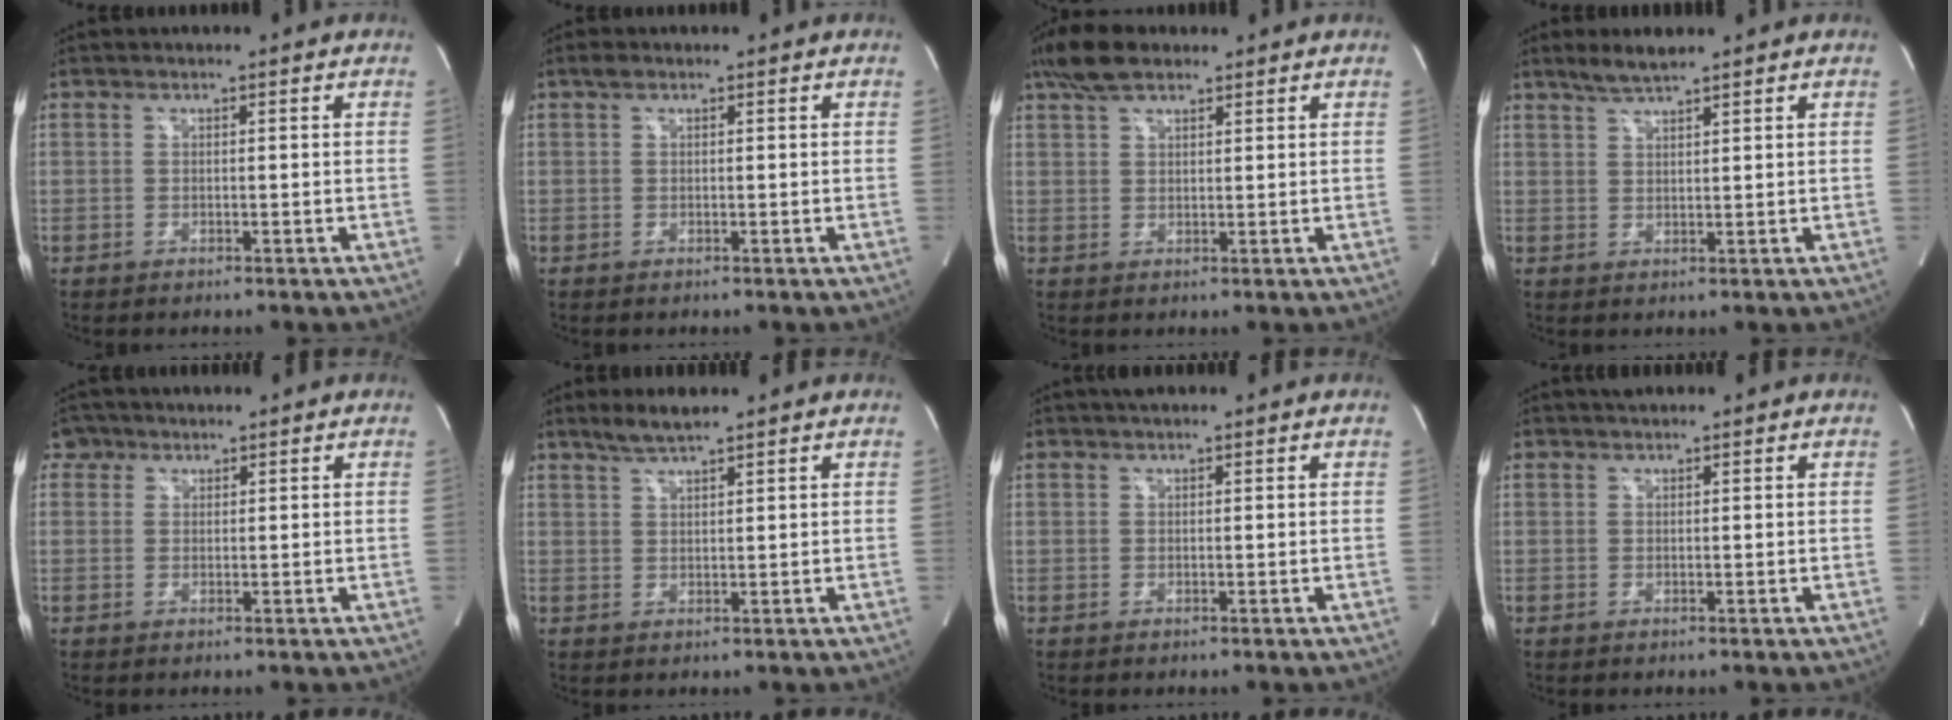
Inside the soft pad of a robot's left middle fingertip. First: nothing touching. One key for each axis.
{"total": 0.9, "fx": 0.6, "fy": 0.4, "fz": 0.5, "tx": -0.013, "ty": 0.011, "tz": 0.010}
{"total": 6.0, "fx": 4.4, "fy": 2.3, "fz": 3.2, "tx": -0.073, "ty": 0.021, "tz": 0.087}
{"total": 3.7, "fx": 3.1, "fy": 0.1, "fz": 1.9, "tx": -0.047, "ty": 0.005, "tz": 0.062}
{"total": 2.4, "fx": 1.6, "fy": 1.8, "fz": 0.0, "tx": 0.003, "ty": 0.011, "tz": 0.025}
{"total": 3.7, "fx": 3.1, "fy": 0.1, "fz": 2.0, "tx": -0.050, "ty": 0.005, "tz": 0.062}
{"total": 1.8, "fx": 1.6, "fy": 0.4, "fz": 0.8, "tx": -0.020, "ty": 0.019, "tz": 0.028}
{"total": 1.7, "fx": 1.5, "fy": 0.5, "fz": 0.5, "tx": -0.015, "ty": 0.017, "tz": 0.027}